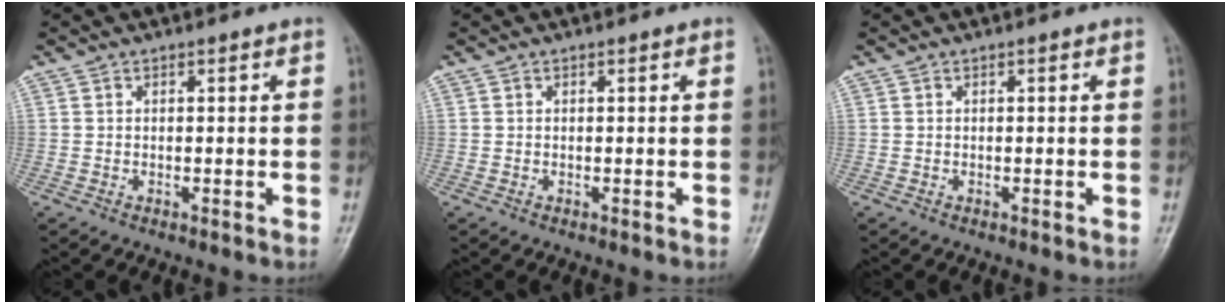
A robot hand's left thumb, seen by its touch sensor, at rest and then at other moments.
{"total": 0.0}
{"total": 0.0}